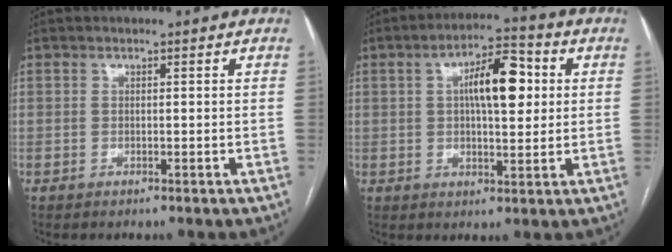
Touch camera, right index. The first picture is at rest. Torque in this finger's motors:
{"motor_torque": [1.15, -0.01, 0.28, 0.15]}